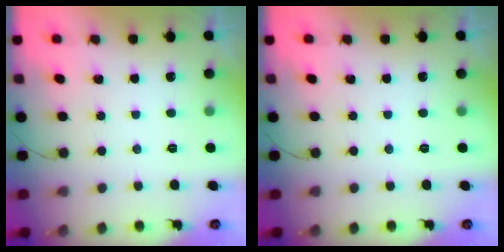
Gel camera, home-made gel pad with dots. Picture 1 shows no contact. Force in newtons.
{"total": 0.0}